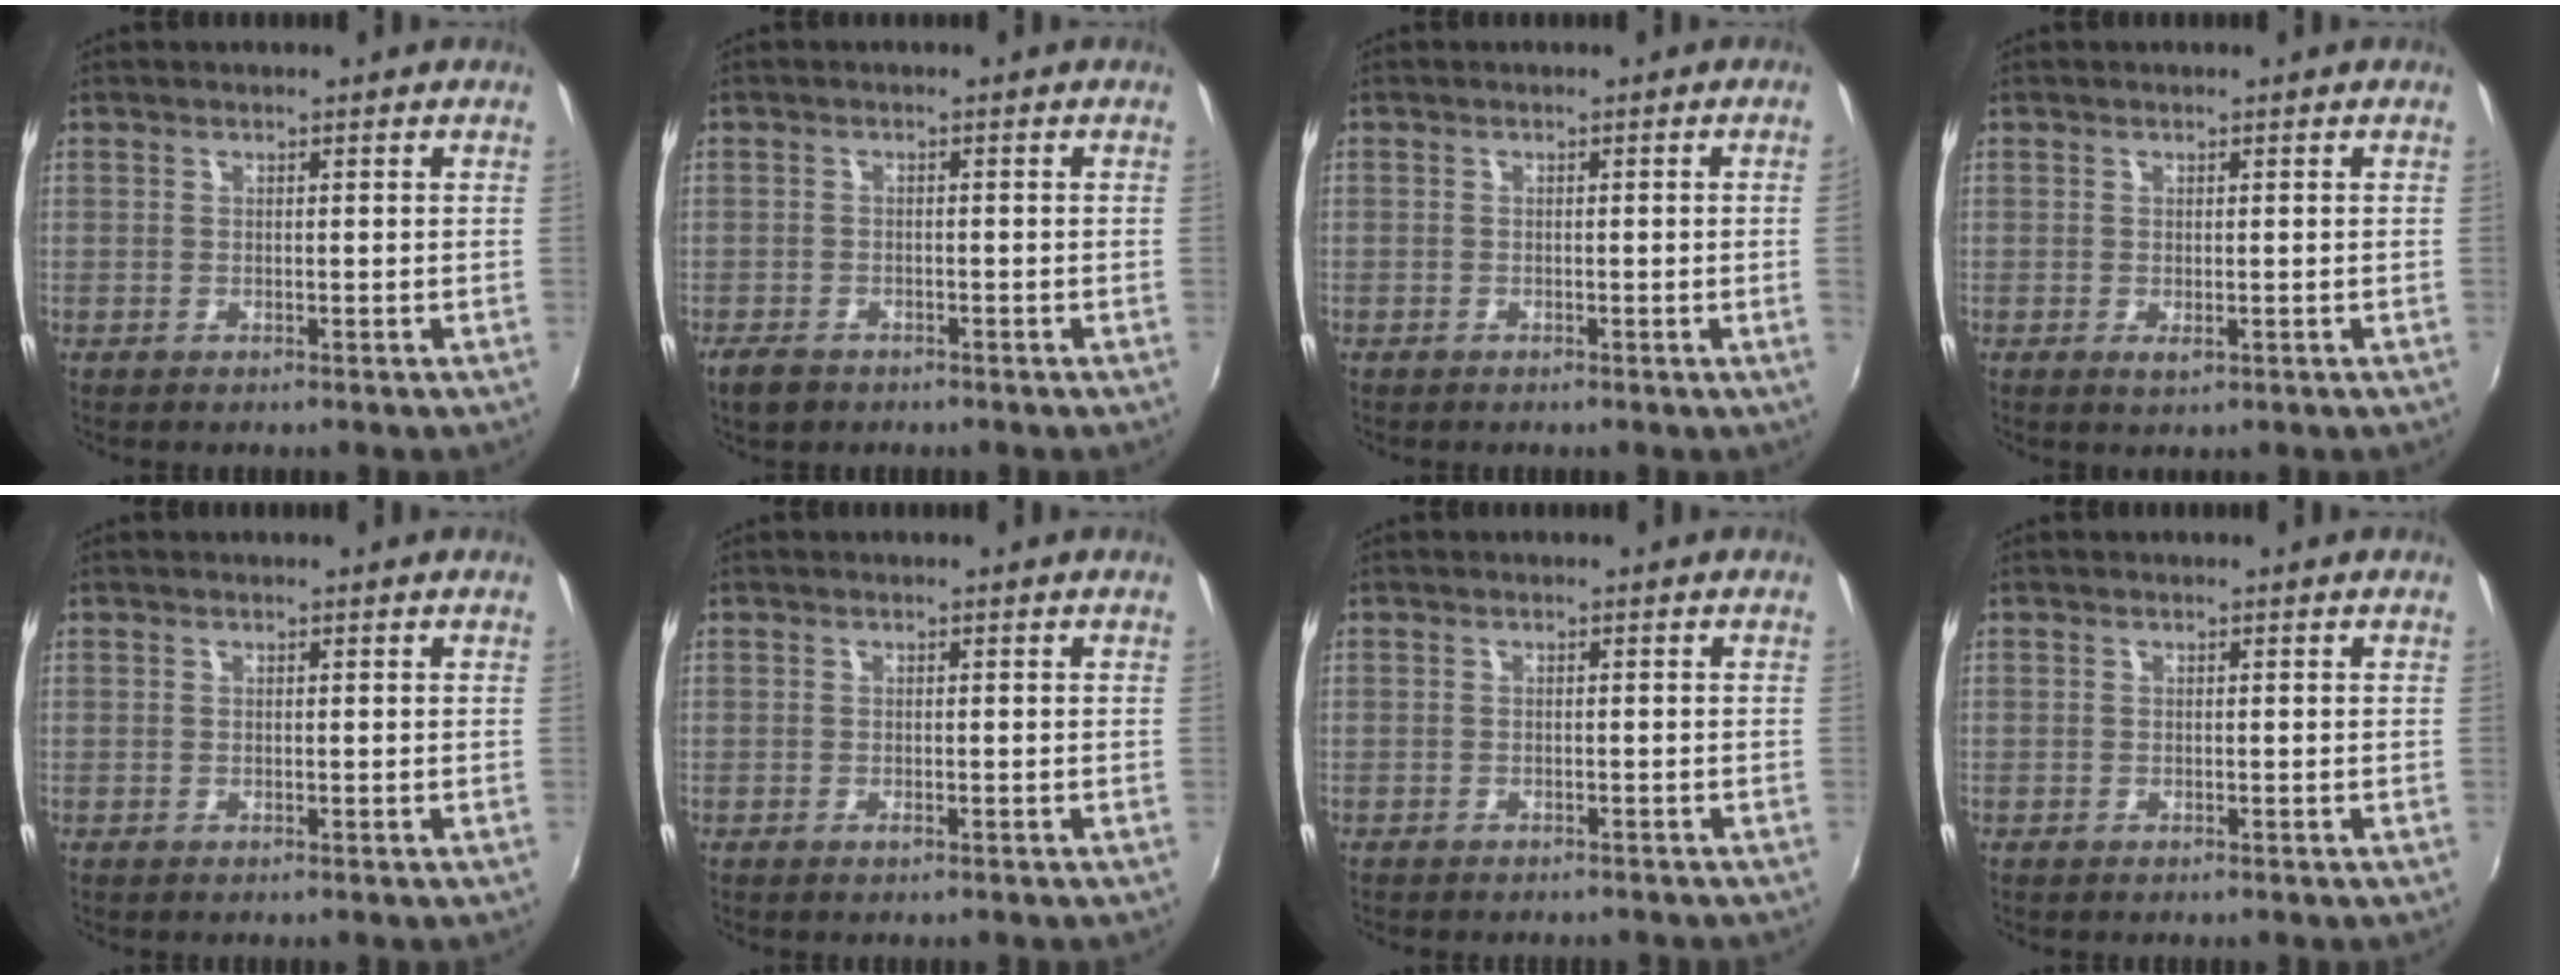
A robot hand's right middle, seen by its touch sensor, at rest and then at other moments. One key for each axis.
{"total": 3.8, "fx": -2.8, "fy": 2.0, "fz": 1.7, "tx": -0.047, "ty": -0.006, "tz": -0.049}
{"total": 1.0, "fx": -0.3, "fy": -0.6, "fz": 0.8, "tx": -0.011, "ty": -0.006, "tz": -0.005}
{"total": 1.3, "fx": -0.3, "fy": 0.7, "fz": 1.1, "tx": -0.019, "ty": -0.003, "tz": -0.002}
{"total": 0.0}
{"total": 0.6, "fx": -0.4, "fy": 0.2, "fz": 0.4, "tx": -0.006, "ty": 0.001, "tz": -0.007}
{"total": 3.1, "fx": -2.8, "fy": 0.8, "fz": 1.0, "tx": -0.025, "ty": -0.010, "tz": -0.039}
{"total": 0.5, "fx": -0.4, "fy": 0.4, "fz": -0.1, "tx": 0.001, "ty": 0.000, "tz": -0.008}